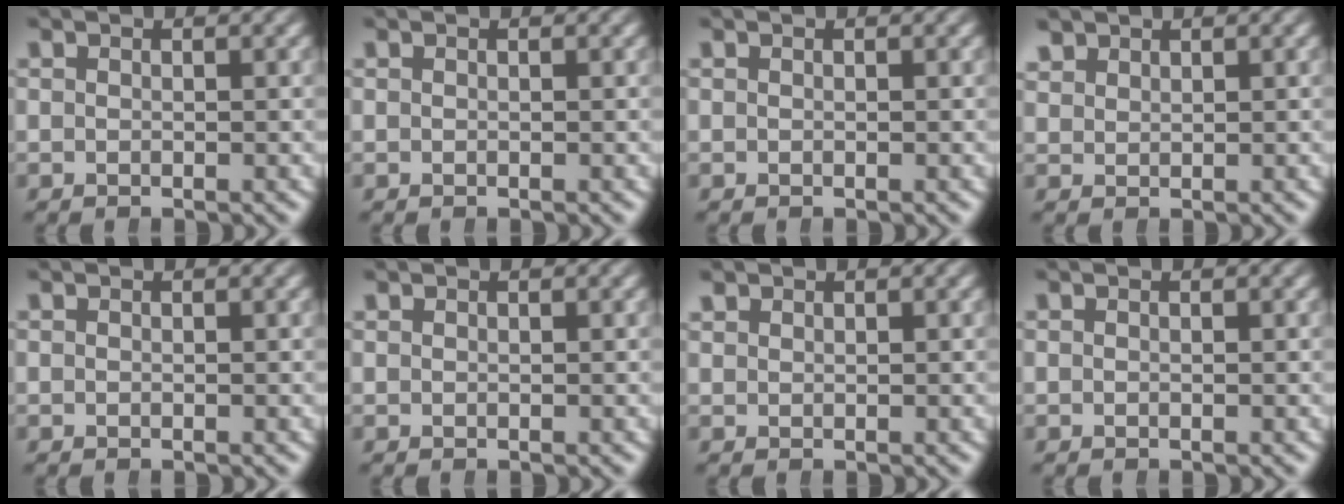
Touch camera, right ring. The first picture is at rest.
{"total": 0.0}
{"total": 0.0}
{"total": 1.6, "force": [1.5, 0.7, 0.2], "torque": [0.002, 0.007, 0.032]}
{"total": 0.0}
{"total": 0.0}
{"total": 0.9, "force": [0.9, 0.3, 0.1], "torque": [0.007, 0.006, 0.019]}
{"total": 0.0}